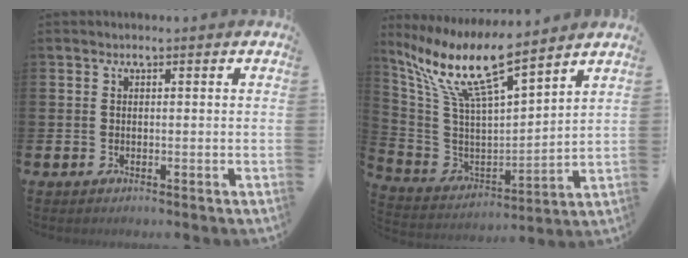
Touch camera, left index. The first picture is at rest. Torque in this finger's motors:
{"motor_torque": [1.10, -1.04, 0.33, 0.21]}